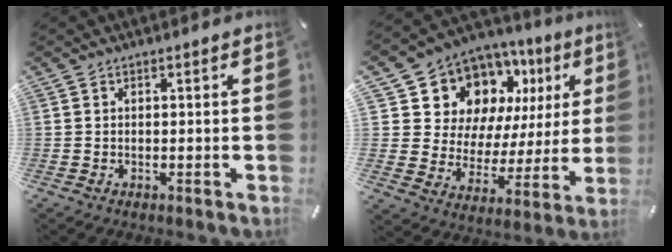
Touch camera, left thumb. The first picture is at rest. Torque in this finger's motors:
{"motor_torque": [2.11, 2.11, 1.46, -1.31, 0.10]}